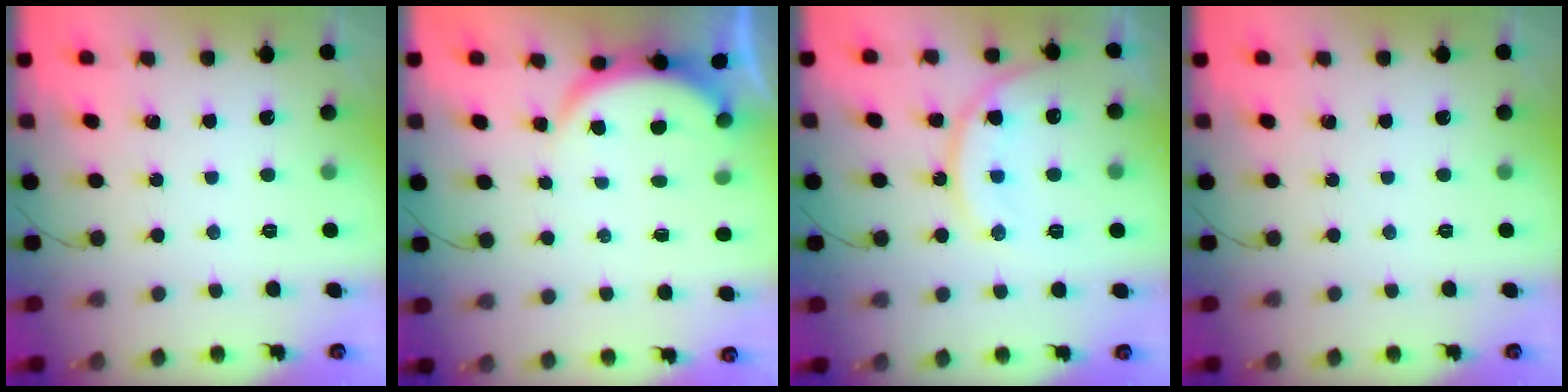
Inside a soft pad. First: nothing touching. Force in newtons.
{"total": 4.1, "press": 4.1, "slide": 0.5}
{"total": 13.6, "press": 13.5, "slide": 1.3}
{"total": 0.0}